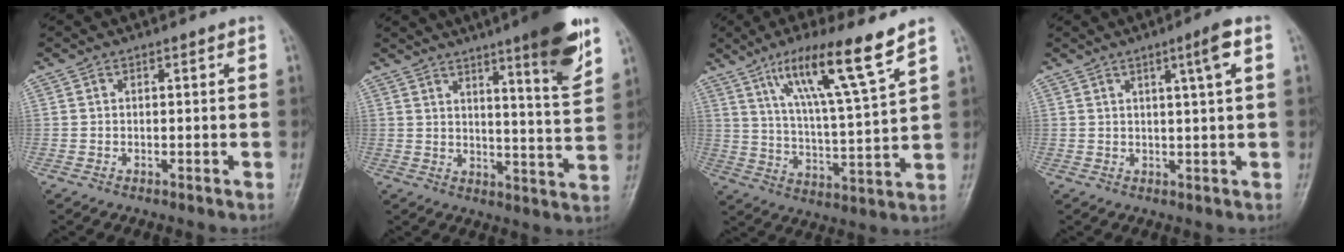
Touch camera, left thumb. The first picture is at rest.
{"total": 13.6, "force": [8.3, 1.4, 10.7], "torque": [-0.137, -0.049, 0.117]}
{"total": 15.0, "force": [9.3, 0.8, 11.7], "torque": [-0.201, -0.045, 0.166]}
{"total": 4.8, "force": [1.9, -0.2, 4.5], "torque": [-0.074, -0.001, 0.032]}